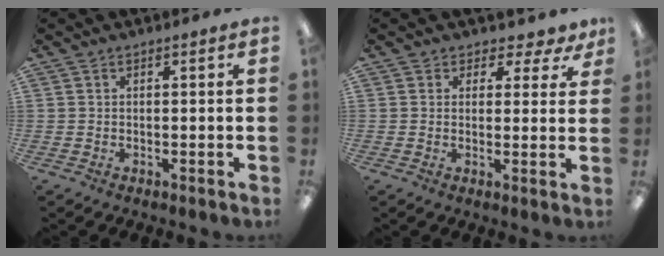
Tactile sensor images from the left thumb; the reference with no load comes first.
{"total": 3.4, "force": [1.9, 2.7, 0.7], "torque": [0.000, -0.013, 0.032]}